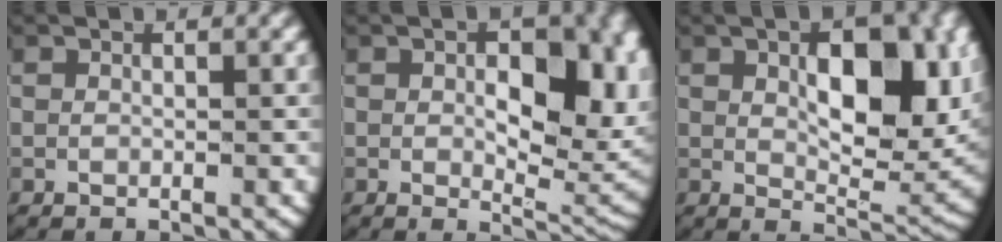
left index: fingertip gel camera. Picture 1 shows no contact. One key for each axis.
{"total": 7.6, "fx": 1.1, "fy": 3.9, "fz": 6.5, "tx": -0.087, "ty": -0.019, "tz": 0.019}
{"total": 7.4, "fx": 1.8, "fy": 3.3, "fz": 6.4, "tx": -0.106, "ty": -0.012, "tz": 0.030}